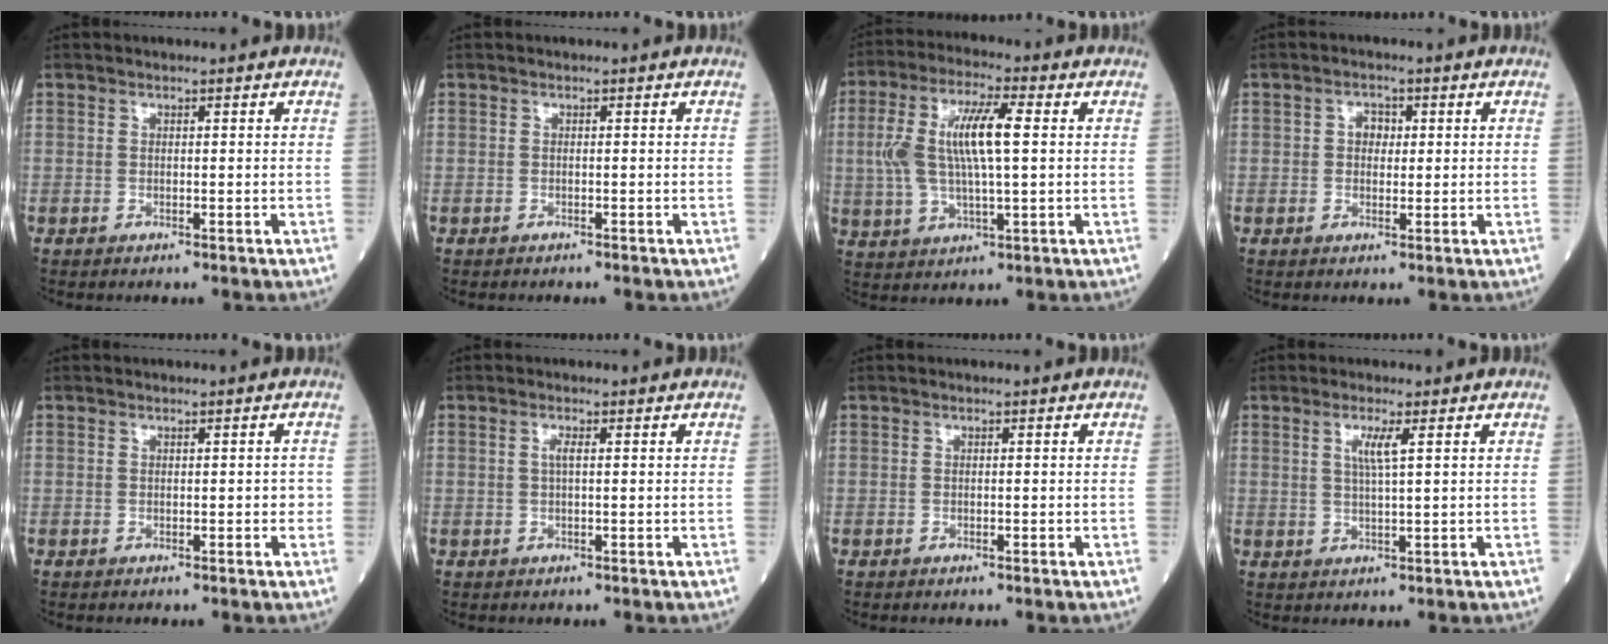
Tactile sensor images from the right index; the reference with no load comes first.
{"total": 0.7, "force": [-0.6, 0.1, 0.3], "torque": [-0.004, 0.000, -0.011]}
{"total": 11.0, "force": [1.4, 2.7, 10.6], "torque": [-0.225, 0.019, 0.026]}
{"total": 2.4, "force": [0.5, 1.7, 1.6], "torque": [-0.023, 0.008, 0.005]}
{"total": 2.0, "force": [-0.4, 1.0, 1.8], "torque": [-0.016, 0.007, -0.004]}
{"total": 1.2, "force": [0.2, 0.1, 1.2], "torque": [-0.027, 0.002, 0.002]}
{"total": 0.0}
{"total": 3.1, "force": [1.1, -0.3, 2.9], "torque": [-0.059, -0.002, 0.020]}